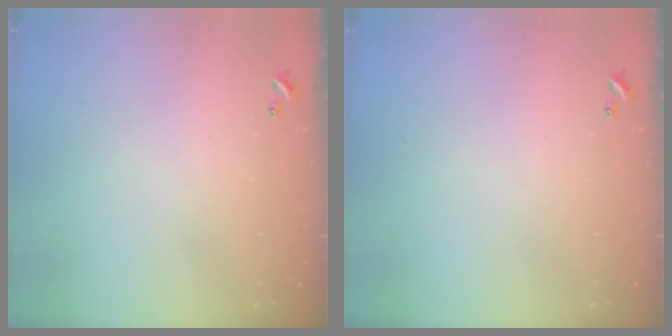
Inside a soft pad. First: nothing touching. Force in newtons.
{"total": 0.0}